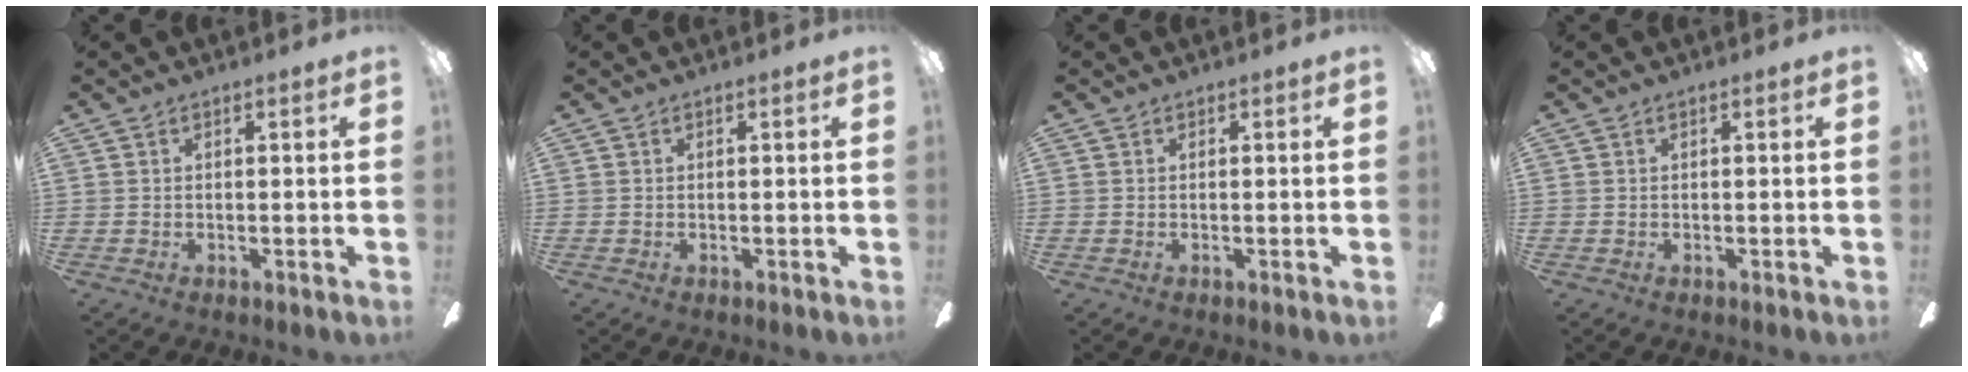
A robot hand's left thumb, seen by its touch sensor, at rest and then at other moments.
{"total": 0.0}
{"total": 0.0}
{"total": 0.0}